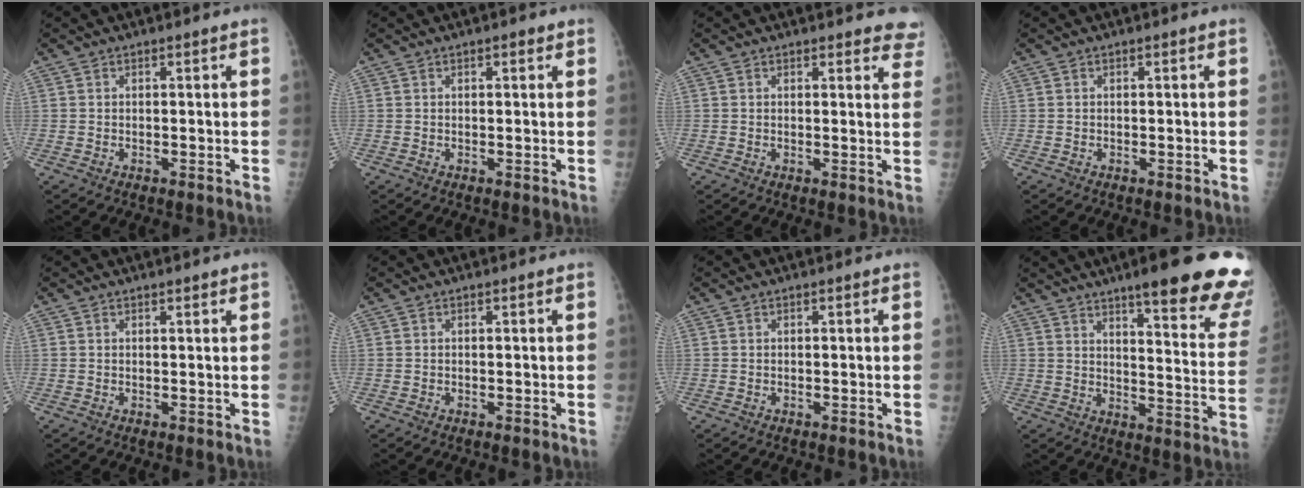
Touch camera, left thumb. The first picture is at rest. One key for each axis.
{"total": 1.1, "fx": 0.6, "fy": 0.4, "fz": 0.8, "tx": -0.010, "ty": 0.001, "tz": 0.005}
{"total": 5.9, "fx": 5.3, "fy": 2.0, "fz": 1.5, "tx": 0.023, "ty": -0.022, "tz": 0.036}
{"total": 0.0}
{"total": 1.1, "fx": 0.8, "fy": 0.2, "fz": 0.7, "tx": -0.007, "ty": -0.001, "tz": 0.010}
{"total": 0.0}
{"total": 0.0}
{"total": 23.7, "fx": 16.8, "fy": 3.6, "fz": 16.2, "tx": -0.181, "ty": -0.085, "tz": 0.210}